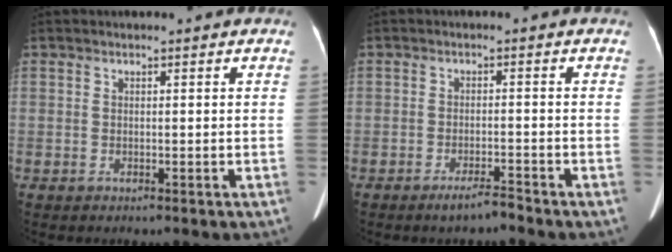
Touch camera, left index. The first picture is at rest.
{"total": 2.8, "force": [-2.4, -0.1, 1.3], "torque": [-0.027, -0.005, -0.044]}